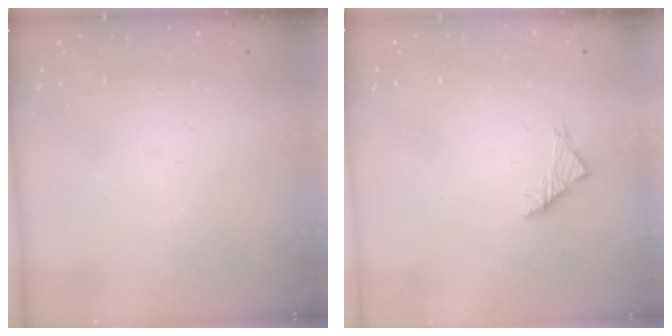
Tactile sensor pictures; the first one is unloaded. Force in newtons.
{"total": 2.8, "press": 2.6, "slide": 0.8}